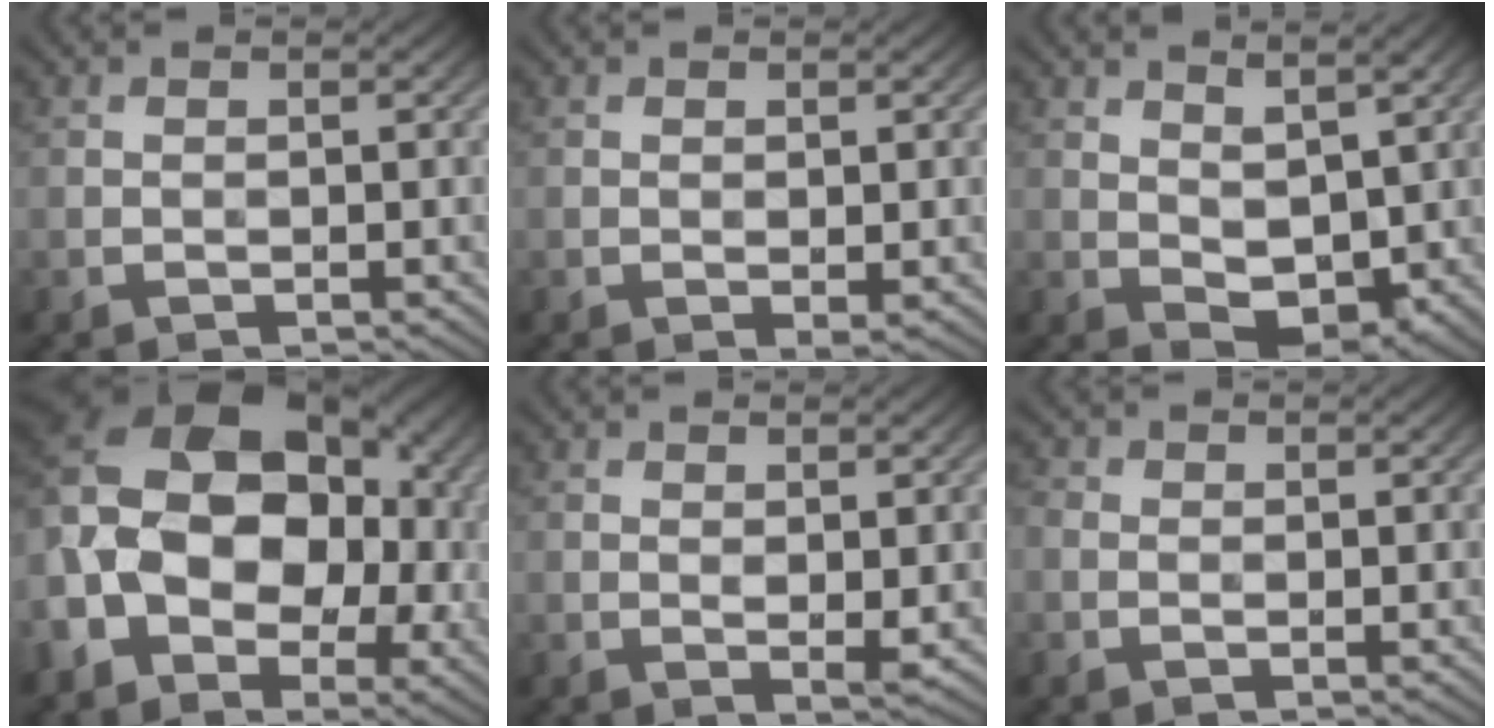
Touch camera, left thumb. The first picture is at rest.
{"total": 0.8, "force": [0.1, 0.3, 0.7], "torque": [-0.010, -0.003, -0.001]}
{"total": 5.3, "force": [2.5, 2.8, 3.8], "torque": [-0.070, -0.007, 0.048]}
{"total": 20.4, "force": [-1.1, 15.0, 13.7], "torque": [-0.259, 0.003, -0.036]}
{"total": 1.6, "force": [0.5, 0.6, 1.4], "torque": [-0.026, -0.008, 0.012]}
{"total": 1.4, "force": [-0.2, 1.2, 0.6], "torque": [-0.013, -0.001, -0.008]}